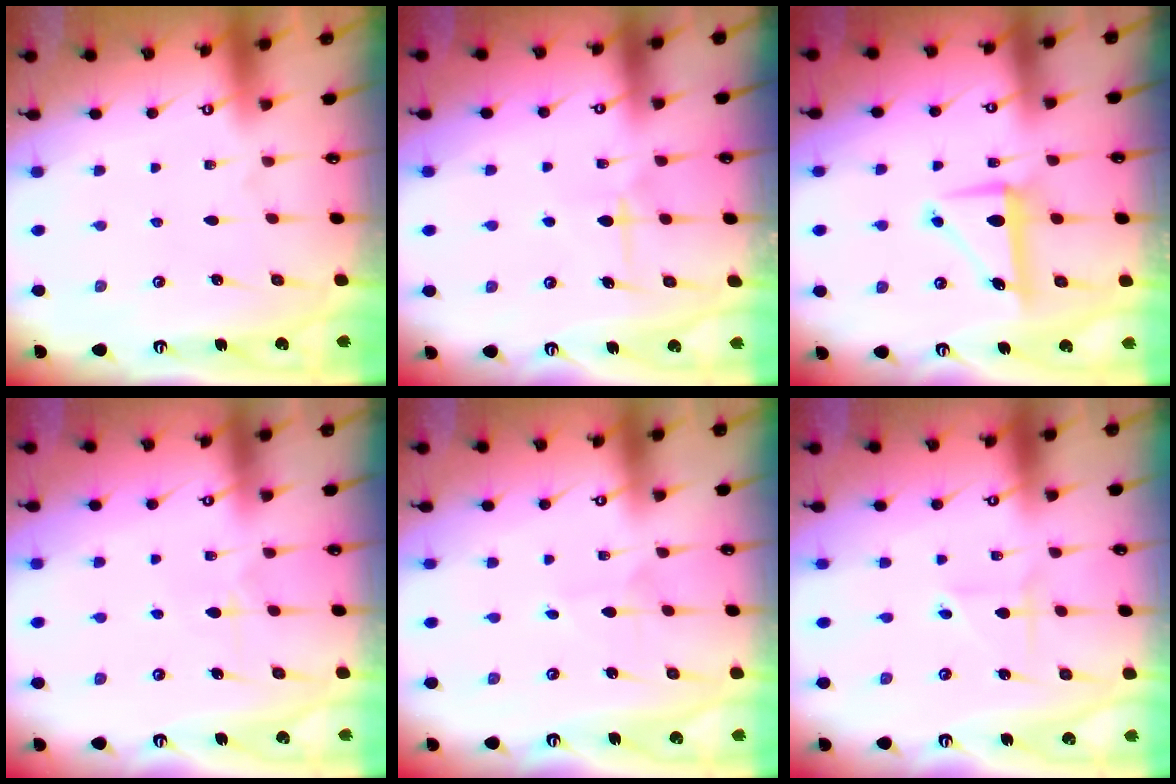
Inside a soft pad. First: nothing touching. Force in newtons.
{"total": 6.3, "press": 6.3, "slide": 0.2}
{"total": 7.9, "press": 7.9, "slide": 0.9}
{"total": 5.3, "press": 5.3, "slide": 0.4}
{"total": 1.5, "press": 1.4, "slide": 0.1}
{"total": 1.8, "press": 1.7, "slide": 0.7}